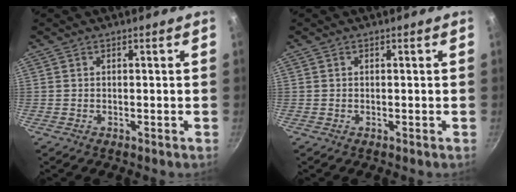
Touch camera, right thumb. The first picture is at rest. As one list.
[{"total": 0.0}]